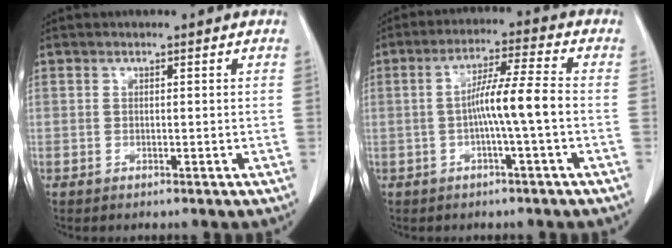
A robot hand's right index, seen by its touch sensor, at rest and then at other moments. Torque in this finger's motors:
{"motor_torque": [0.95, -0.21, 0.61, 0.10]}